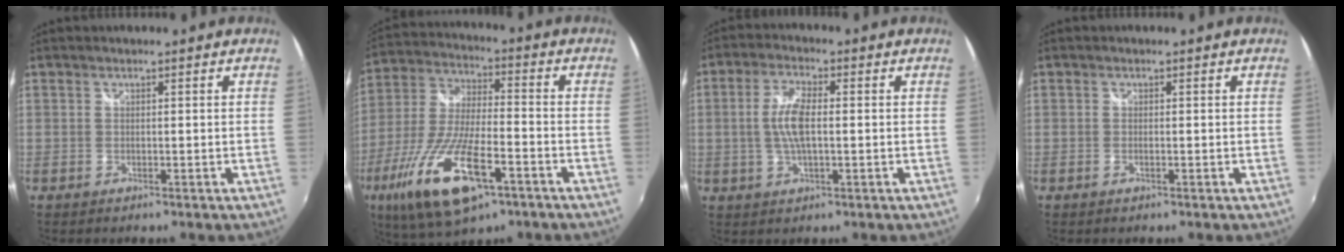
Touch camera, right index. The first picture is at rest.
{"total": 20.3, "force": [-10.1, 6.9, 16.2], "torque": [-0.339, -0.048, -0.185]}
{"total": 6.9, "force": [-0.1, 2.5, 6.4], "torque": [-0.130, 0.004, 0.000]}
{"total": 0.7, "force": [-0.2, 0.1, 0.6], "torque": [-0.013, 0.000, -0.005]}